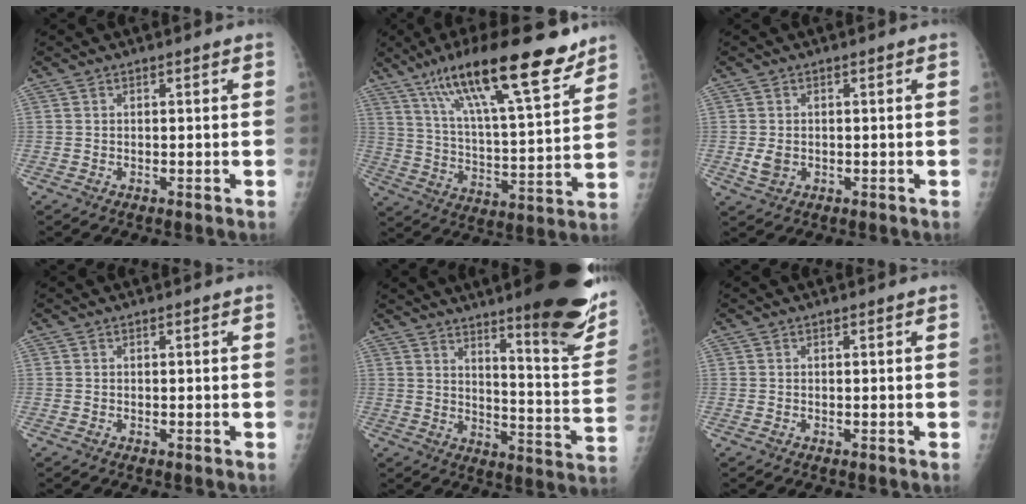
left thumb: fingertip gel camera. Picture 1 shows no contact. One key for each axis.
{"total": 23.0, "fx": 15.4, "fy": 5.2, "fz": 16.3, "tx": -0.251, "ty": -0.053, "tz": 0.255}
{"total": 2.6, "fx": -0.3, "fy": 2.0, "fz": 1.7, "tx": -0.032, "ty": -0.003, "tz": -0.001}
{"total": 0.0}
{"total": 21.3, "fx": 13.4, "fy": 3.6, "fz": 16.1, "tx": -0.189, "ty": -0.080, "tz": 0.190}
{"total": 0.0}